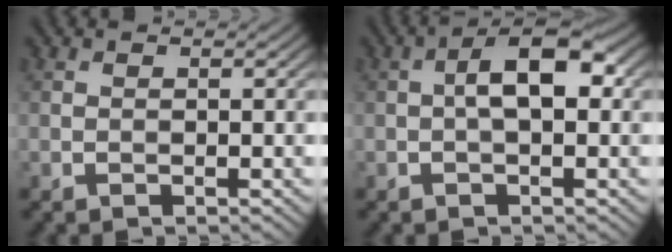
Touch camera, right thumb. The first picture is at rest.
{"total": 5.6, "force": [0.2, 2.3, 5.0], "torque": [-0.082, 0.012, -0.003]}